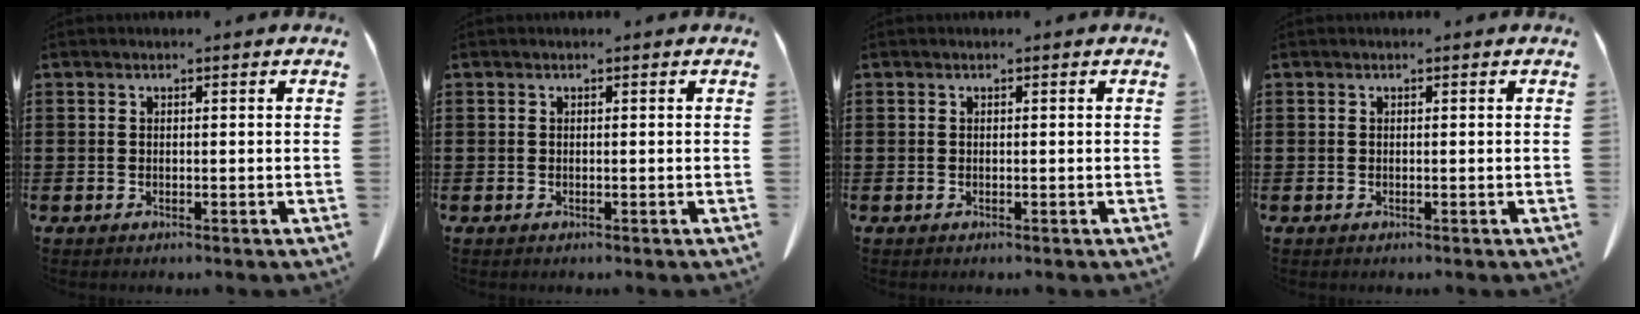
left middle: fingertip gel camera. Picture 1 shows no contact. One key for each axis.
{"total": 0.0}
{"total": 0.0}
{"total": 0.0}